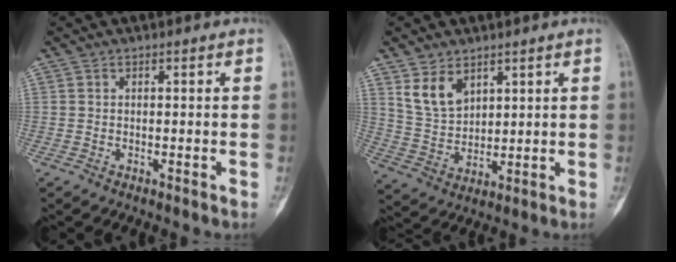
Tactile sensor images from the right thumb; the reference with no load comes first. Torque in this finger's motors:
{"motor_torque": [-0.26, 0.27, 0.08, 0.03, 0.03]}